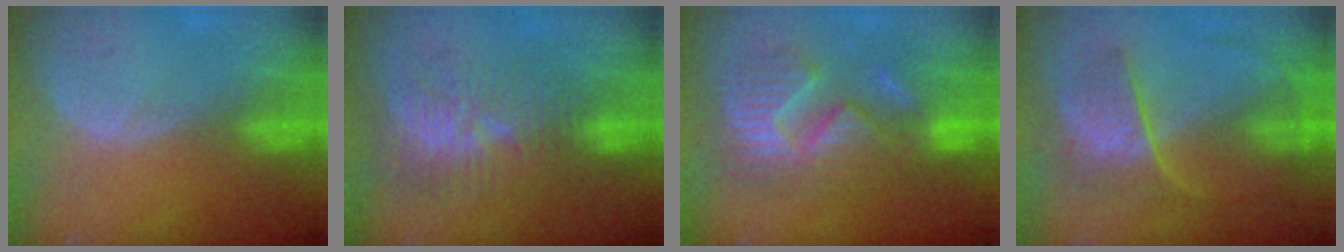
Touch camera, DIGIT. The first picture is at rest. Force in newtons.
{"total": 10.1, "press": 9.0, "slide": 4.8}
{"total": 11.5, "press": 11.4, "slide": 1.0}
{"total": 7.9, "press": 7.2, "slide": 3.2}